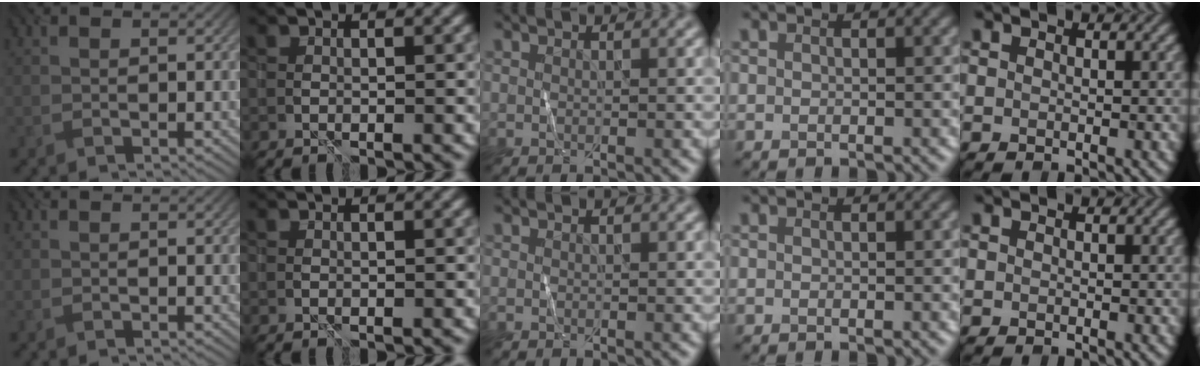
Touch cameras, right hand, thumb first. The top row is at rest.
{}